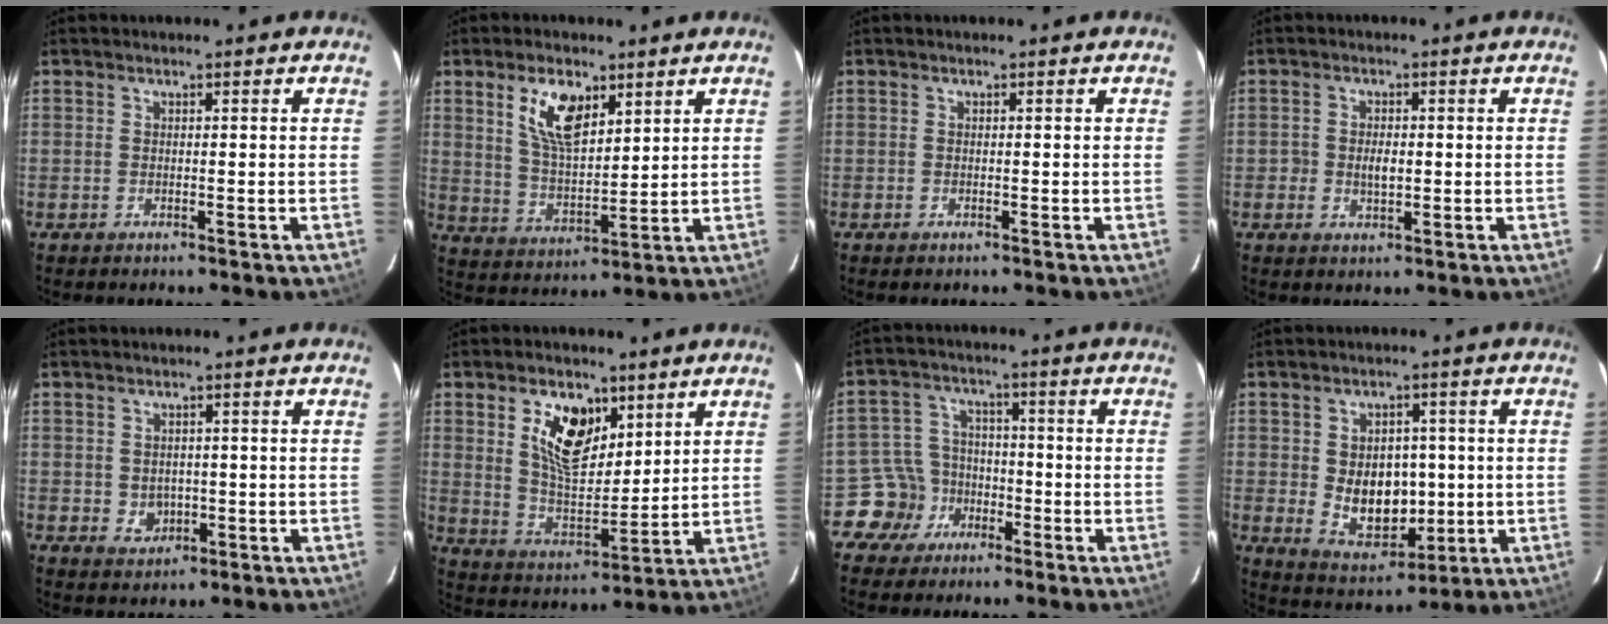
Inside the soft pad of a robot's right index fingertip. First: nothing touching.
{"total": 9.8, "force": [5.0, 4.6, 7.0], "torque": [-0.132, 0.007, 0.103]}
{"total": 0.0}
{"total": 3.1, "force": [-0.3, 2.1, 2.3], "torque": [-0.041, 0.001, -0.005]}
{"total": 3.4, "force": [-0.3, 3.1, 1.4], "torque": [-0.026, 0.004, 0.007]}
{"total": 12.0, "force": [5.5, 6.5, 8.4], "torque": [-0.150, 0.005, 0.110]}
{"total": 7.2, "force": [-4.1, 5.9, 0.0], "torque": [-0.018, 0.027, -0.075]}
{"total": 10.4, "force": [-0.1, 7.8, 6.8], "torque": [-0.128, -0.005, 0.023]}